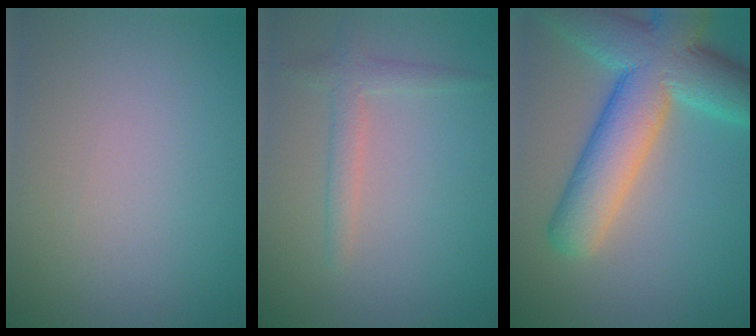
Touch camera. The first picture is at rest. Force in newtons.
{"total": 2.0, "press": 2.0, "slide": 0.0}
{"total": 10.7, "press": 10.7, "slide": 0.6}